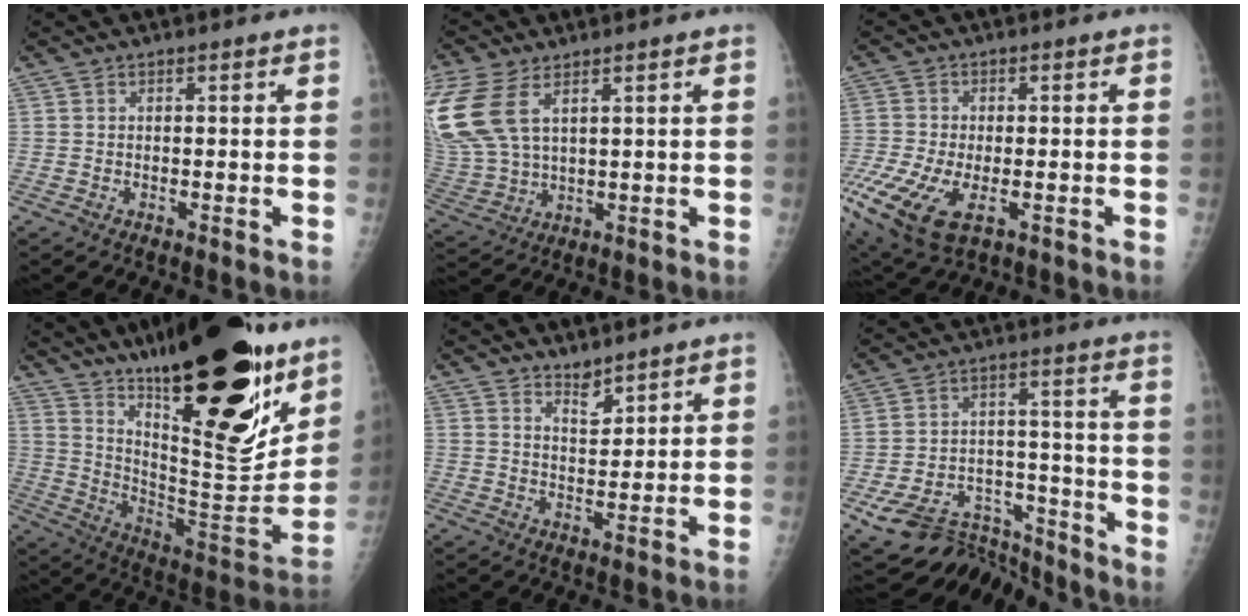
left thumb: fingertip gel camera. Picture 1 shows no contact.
{"total": 17.3, "force": [7.5, 9.7, 12.1], "torque": [-0.311, -0.007, 0.159]}
{"total": 16.4, "force": [-6.6, 8.5, 12.3], "torque": [-0.312, -0.022, -0.111]}
{"total": 31.1, "force": [18.8, 9.0, 23.1], "torque": [-0.322, -0.090, 0.305]}
{"total": 3.8, "force": [3.2, 1.4, 1.4], "torque": [-0.010, -0.029, 0.058]}
{"total": 15.8, "force": [-13.5, 7.4, 3.7], "torque": [-0.039, 0.090, -0.207]}